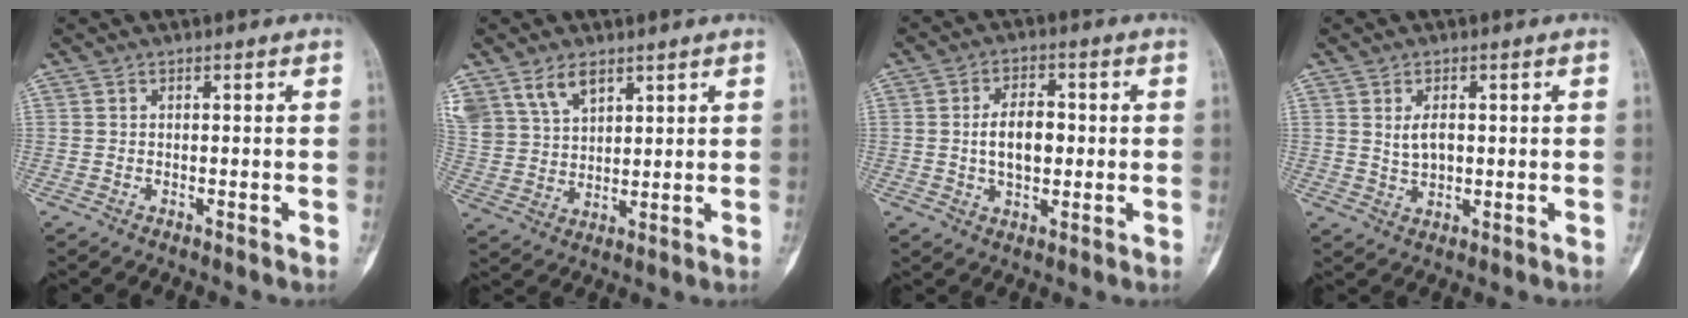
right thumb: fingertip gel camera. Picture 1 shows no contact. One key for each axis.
{"total": 9.3, "fx": 6.0, "fy": 5.5, "fz": 4.5, "tx": -0.073, "ty": -0.010, "tz": 0.128}
{"total": 7.4, "fx": 0.0, "fy": 4.5, "fz": 5.9, "tx": -0.085, "ty": 0.011, "tz": -0.001}
{"total": 3.7, "fx": 0.8, "fy": 2.3, "fz": 2.8, "tx": -0.041, "ty": 0.000, "tz": 0.019}